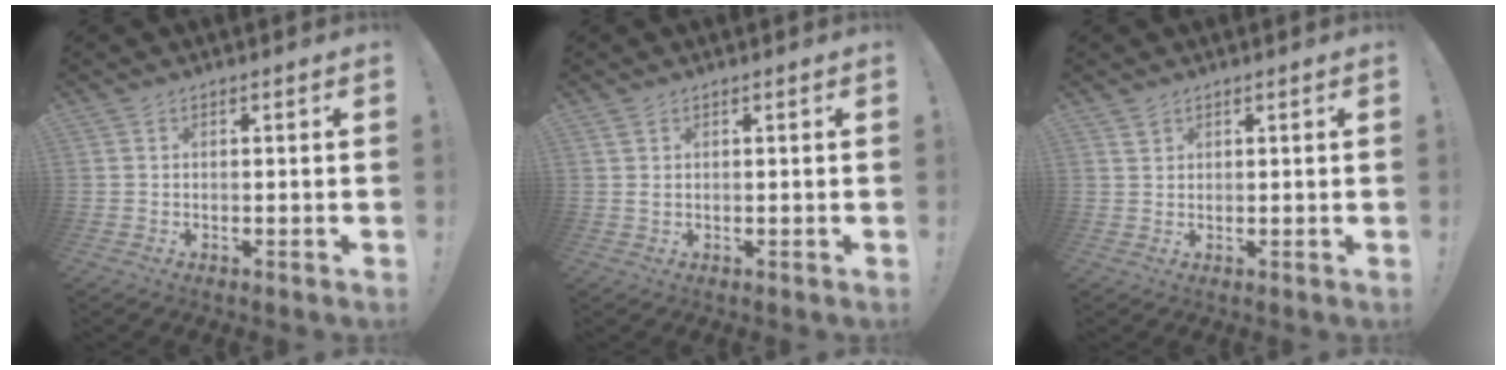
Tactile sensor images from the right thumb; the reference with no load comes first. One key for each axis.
{"total": 1.1, "fx": 0.6, "fy": 0.4, "fz": 0.8, "tx": -0.012, "ty": -0.001, "tz": 0.010}
{"total": 1.8, "fx": 1.4, "fy": 1.1, "fz": 0.3, "tx": 0.003, "ty": -0.009, "tz": 0.027}